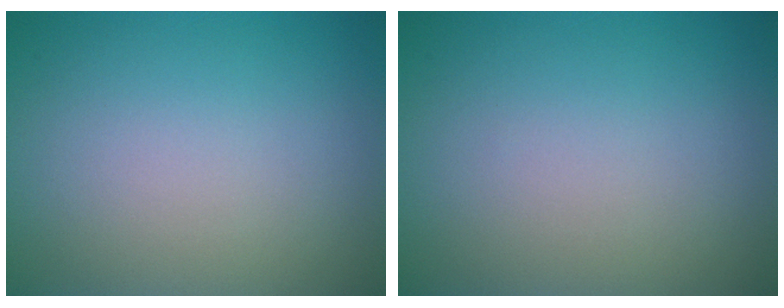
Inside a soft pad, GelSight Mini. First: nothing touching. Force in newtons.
{"total": 0.0}